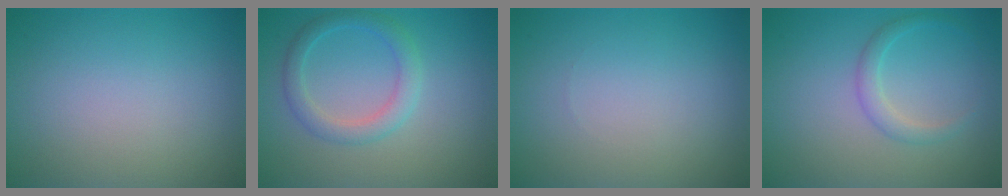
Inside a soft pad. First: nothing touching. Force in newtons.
{"total": 2.7, "press": 2.7, "slide": 0.1}
{"total": 0.0}
{"total": 1.7, "press": 1.7, "slide": 0.1}